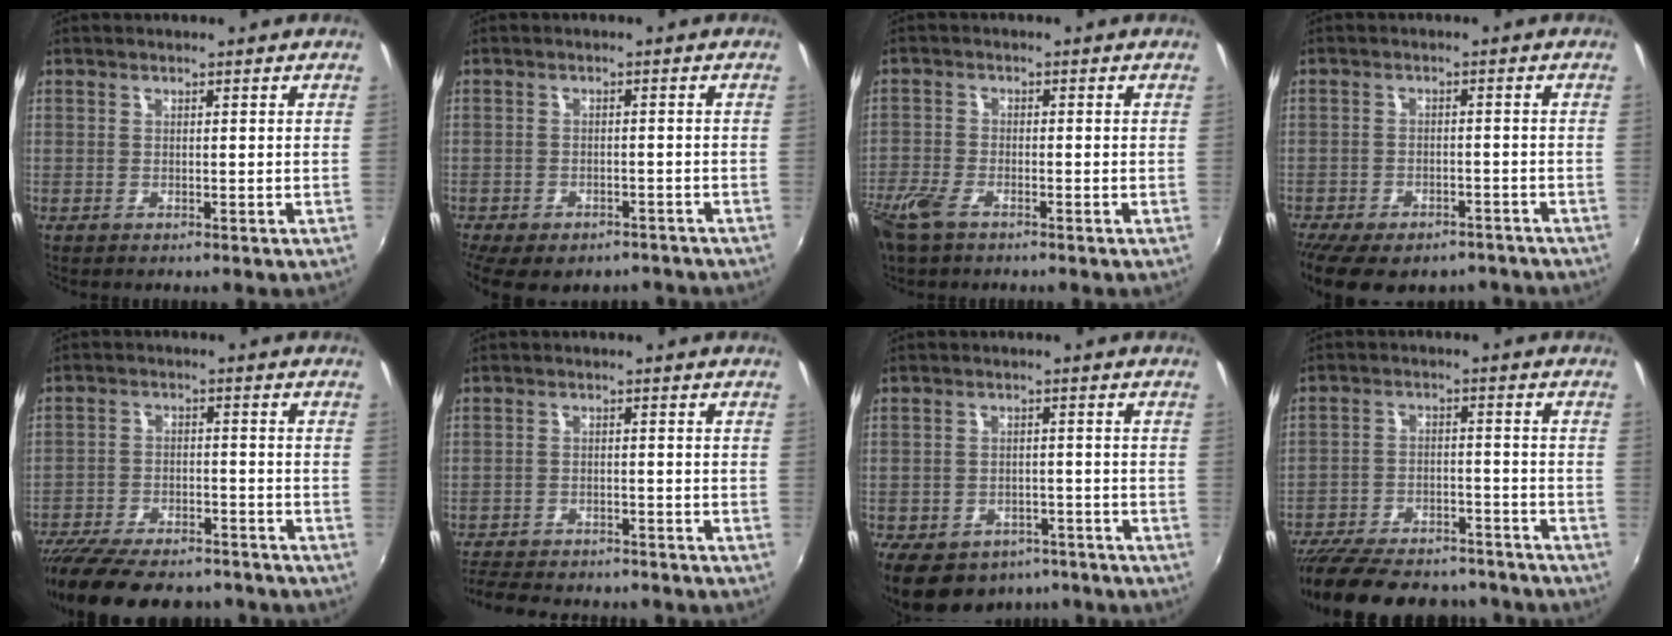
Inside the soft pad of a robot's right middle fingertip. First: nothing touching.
{"total": 12.6, "force": [-9.7, 5.5, 5.9], "torque": [-0.133, -0.033, -0.132]}
{"total": 7.6, "force": [-5.0, 3.0, 4.8], "torque": [-0.126, -0.023, -0.104]}
{"total": 15.0, "force": [-11.5, 6.6, 6.9], "torque": [-0.152, -0.025, -0.158]}
{"total": 19.7, "force": [-16.4, 6.7, 8.8], "torque": [-0.188, -0.025, -0.241]}
{"total": 12.8, "force": [-11.2, 3.8, 4.9], "torque": [-0.119, -0.019, -0.169]}
{"total": 14.5, "force": [-9.6, 8.8, 6.2], "torque": [-0.146, -0.009, -0.128]}
{"total": 23.5, "force": [-20.2, 7.7, 9.1], "torque": [-0.193, -0.004, -0.276]}